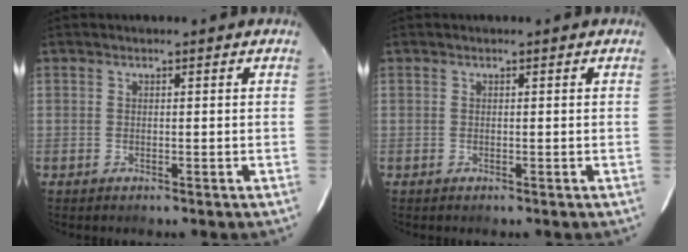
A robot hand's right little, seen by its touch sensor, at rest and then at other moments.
{"total": 0.0}